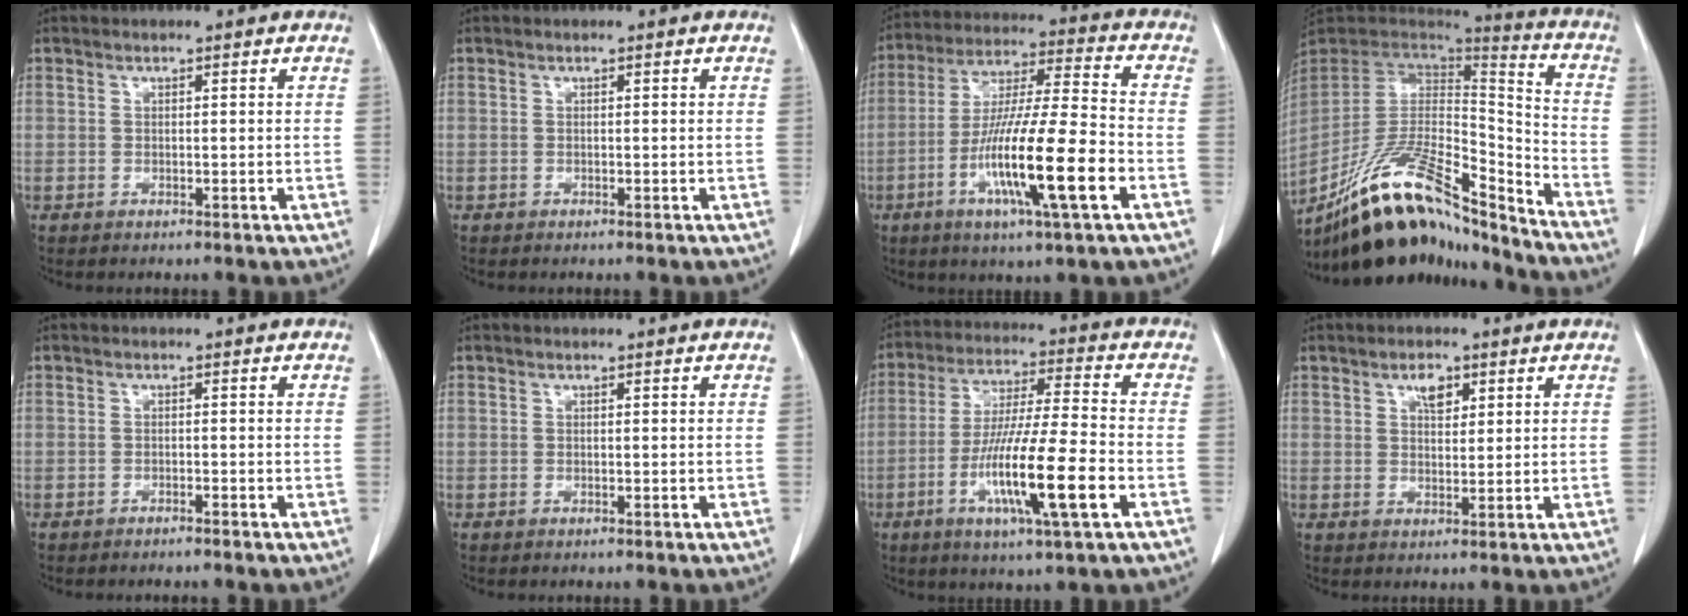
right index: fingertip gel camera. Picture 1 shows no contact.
{"total": 0.0}
{"total": 16.8, "force": [-5.9, 0.6, 15.7], "torque": [-0.293, -0.016, -0.105]}
{"total": 21.4, "force": [-16.5, 5.2, 12.6], "torque": [-0.223, 0.021, -0.289]}
{"total": 1.6, "force": [-1.4, 0.0, 0.6], "torque": [-0.011, 0.000, -0.017]}
{"total": 0.0}
{"total": 14.6, "force": [-5.0, 0.4, 13.8], "torque": [-0.260, -0.018, -0.091]}
{"total": 3.1, "force": [1.7, 1.6, 2.1], "torque": [-0.036, 0.001, 0.030]}